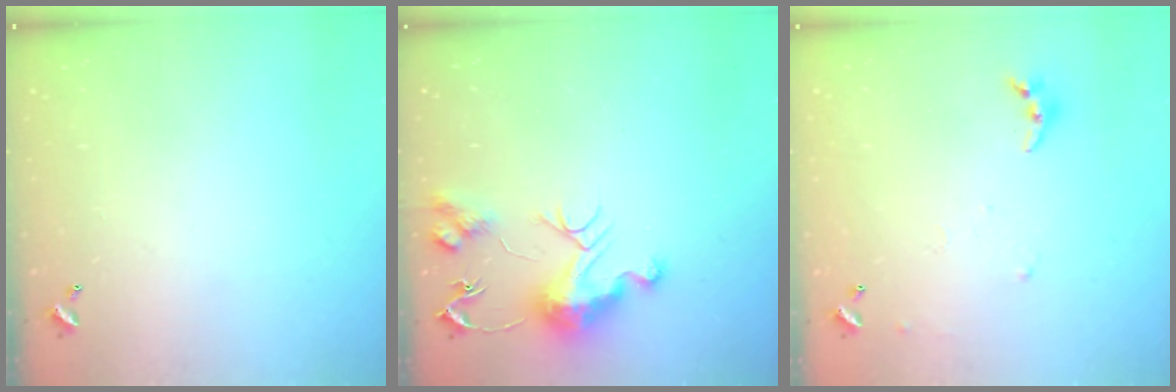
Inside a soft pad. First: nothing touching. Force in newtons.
{"total": 10.6, "press": 10.6, "slide": 0.9}
{"total": 5.7, "press": 5.6, "slide": 0.6}